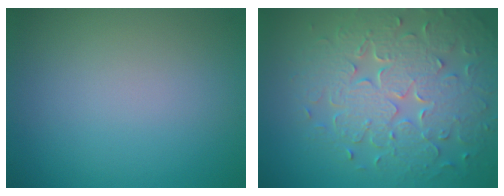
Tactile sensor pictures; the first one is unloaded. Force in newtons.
{"total": 8.0, "press": 5.8, "slide": 5.5}